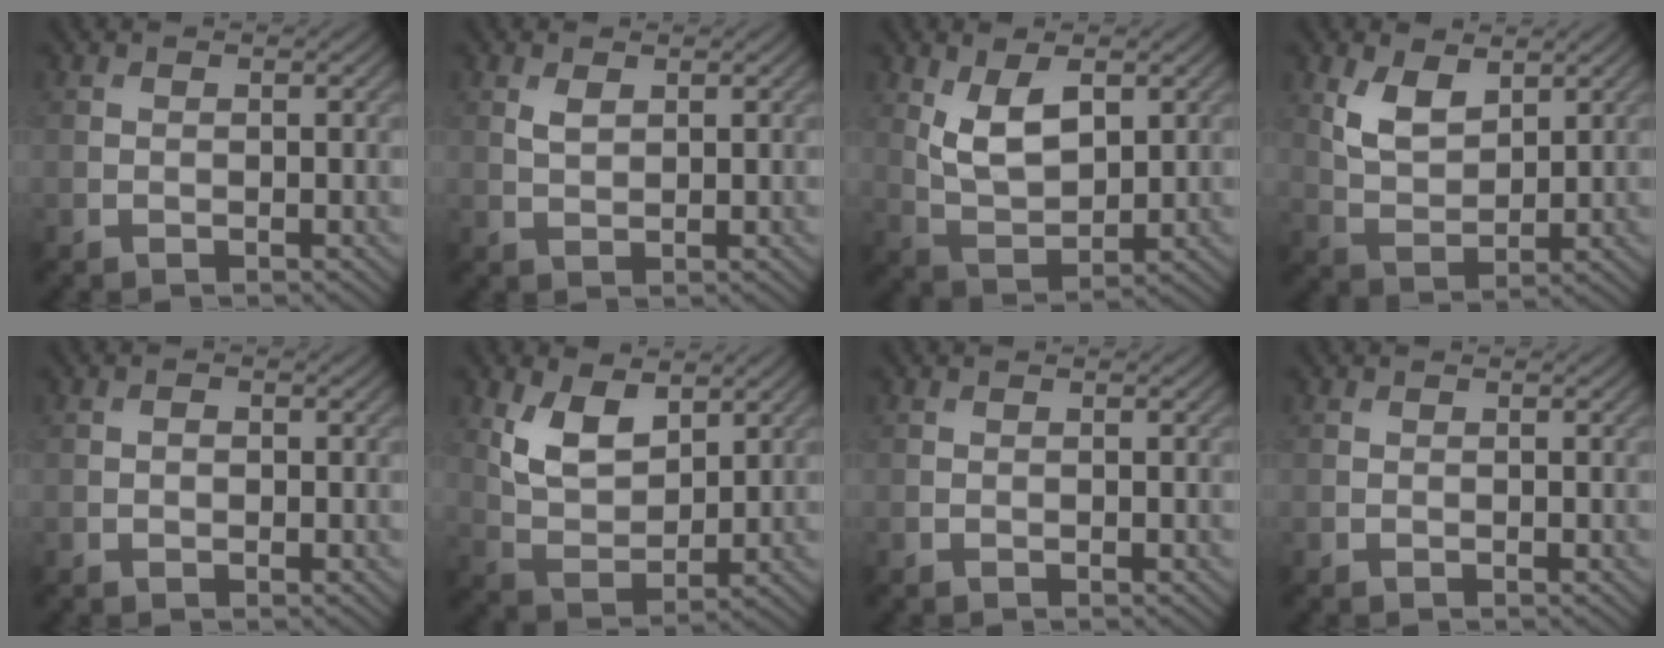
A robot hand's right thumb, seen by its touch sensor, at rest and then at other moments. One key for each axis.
{"total": 1.7, "fx": 0.8, "fy": 0.9, "fz": 1.2, "tx": -0.028, "ty": -0.001, "tz": 0.019}
{"total": 7.1, "fx": 2.6, "fy": 3.6, "fz": 5.5, "tx": -0.115, "ty": -0.007, "tz": 0.052}
{"total": 5.5, "fx": 2.8, "fy": 3.0, "fz": 3.7, "tx": -0.084, "ty": -0.008, "tz": 0.059}
{"total": 0.8, "fx": 0.0, "fy": 0.6, "fz": 0.6, "tx": -0.008, "ty": -0.002, "tz": -0.002}
{"total": 7.1, "fx": 3.5, "fy": 3.9, "fz": 4.8, "tx": -0.103, "ty": -0.013, "tz": 0.067}
{"total": 0.0}
{"total": 0.0}